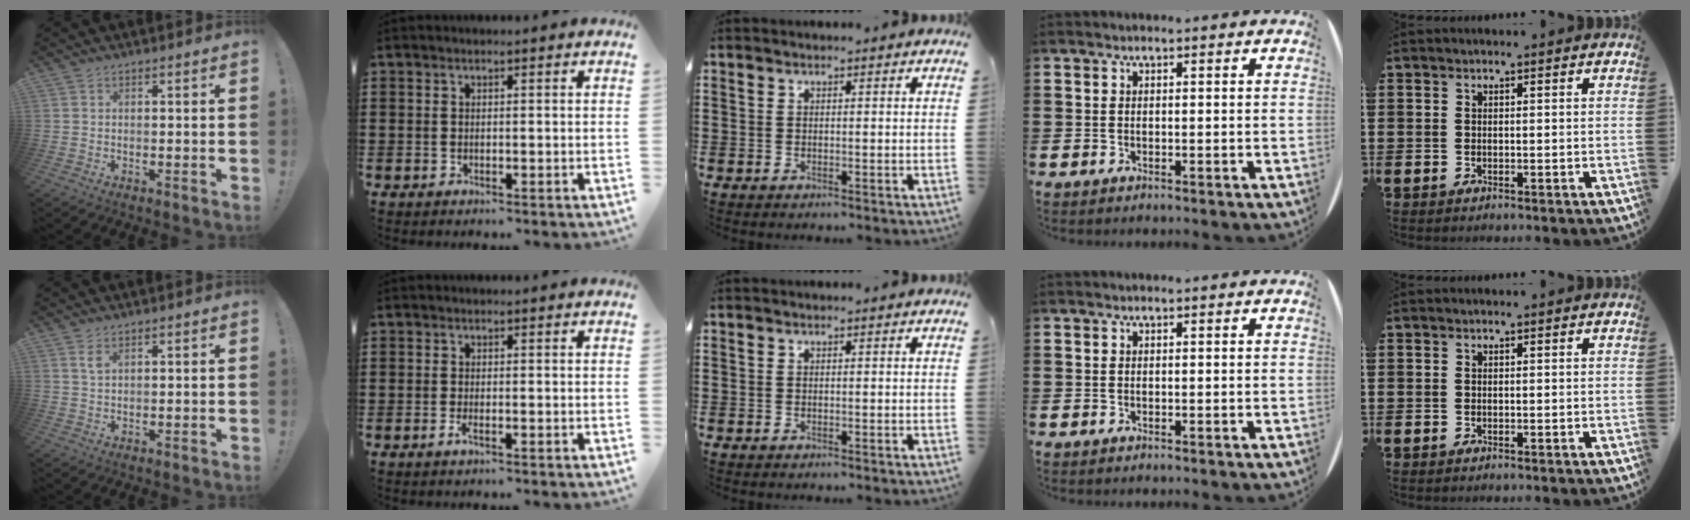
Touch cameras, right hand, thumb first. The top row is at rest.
{"thumb": {"total": 2.1, "force": [1.1, 0.8, 1.6], "torque": [-0.032, 0.000, 0.019]}, "index": {"total": 1.4, "force": [-0.7, 0.2, 1.1], "torque": [-0.035, -0.011, -0.017]}}